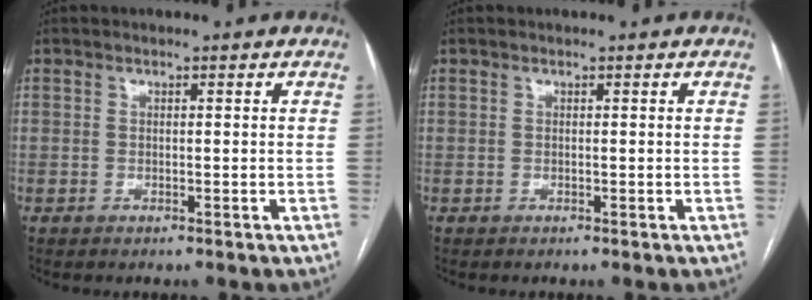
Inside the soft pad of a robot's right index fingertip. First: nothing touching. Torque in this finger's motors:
{"motor_torque": [0.00, 0.00, 0.00, 0.00]}